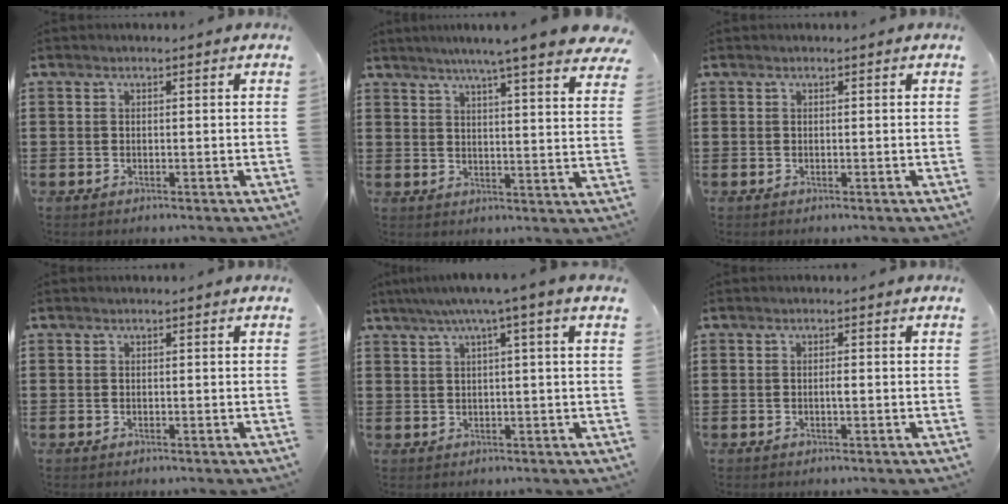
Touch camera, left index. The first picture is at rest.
{"total": 6.2, "force": [5.3, -0.9, 3.2], "torque": [-0.082, -0.026, 0.087]}
{"total": 0.0}
{"total": 0.0}
{"total": 3.8, "force": [1.8, -0.6, 3.3], "torque": [-0.068, 0.000, 0.026]}
{"total": 0.9, "force": [-0.1, 0.2, 0.9], "torque": [-0.019, -0.002, -0.002]}